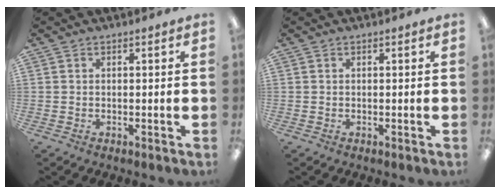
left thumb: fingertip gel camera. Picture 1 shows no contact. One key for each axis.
{"total": 0.0}